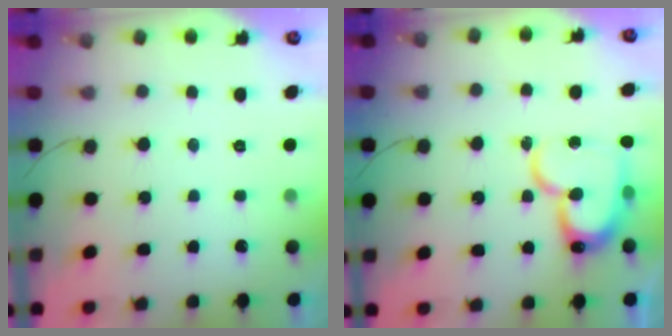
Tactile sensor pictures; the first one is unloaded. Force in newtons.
{"total": 17.6, "press": 17.5, "slide": 1.0}